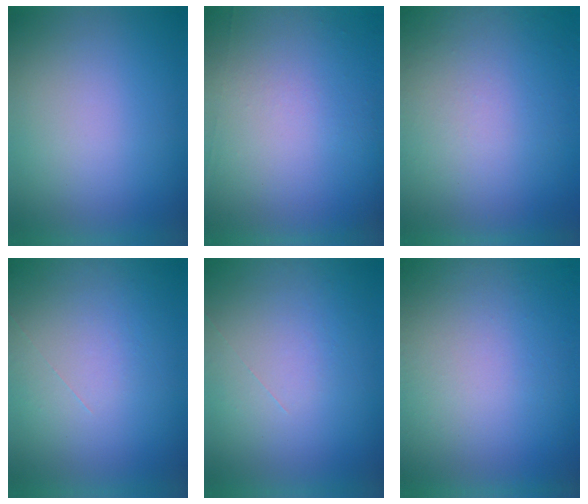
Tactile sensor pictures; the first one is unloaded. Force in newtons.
{"total": 5.8}
{"total": 8.7}
{"total": 1.2}
{"total": 1.1}
{"total": 1.2}